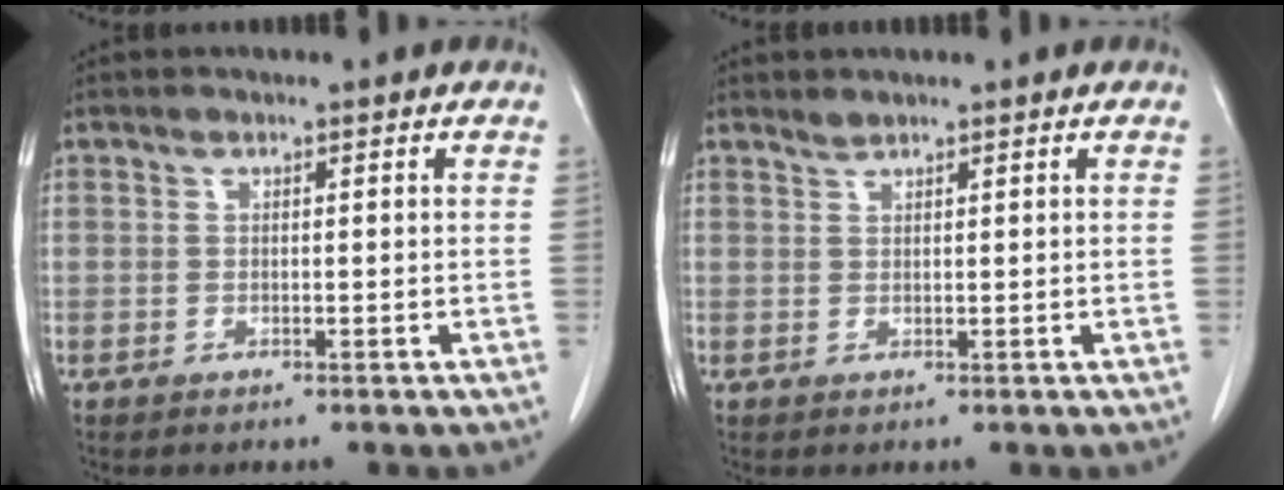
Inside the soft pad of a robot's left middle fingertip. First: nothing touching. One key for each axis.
{"total": 0.8, "fx": 0.8, "fy": -0.1, "fz": 0.0, "tx": -0.006, "ty": 0.000, "tz": 0.018}